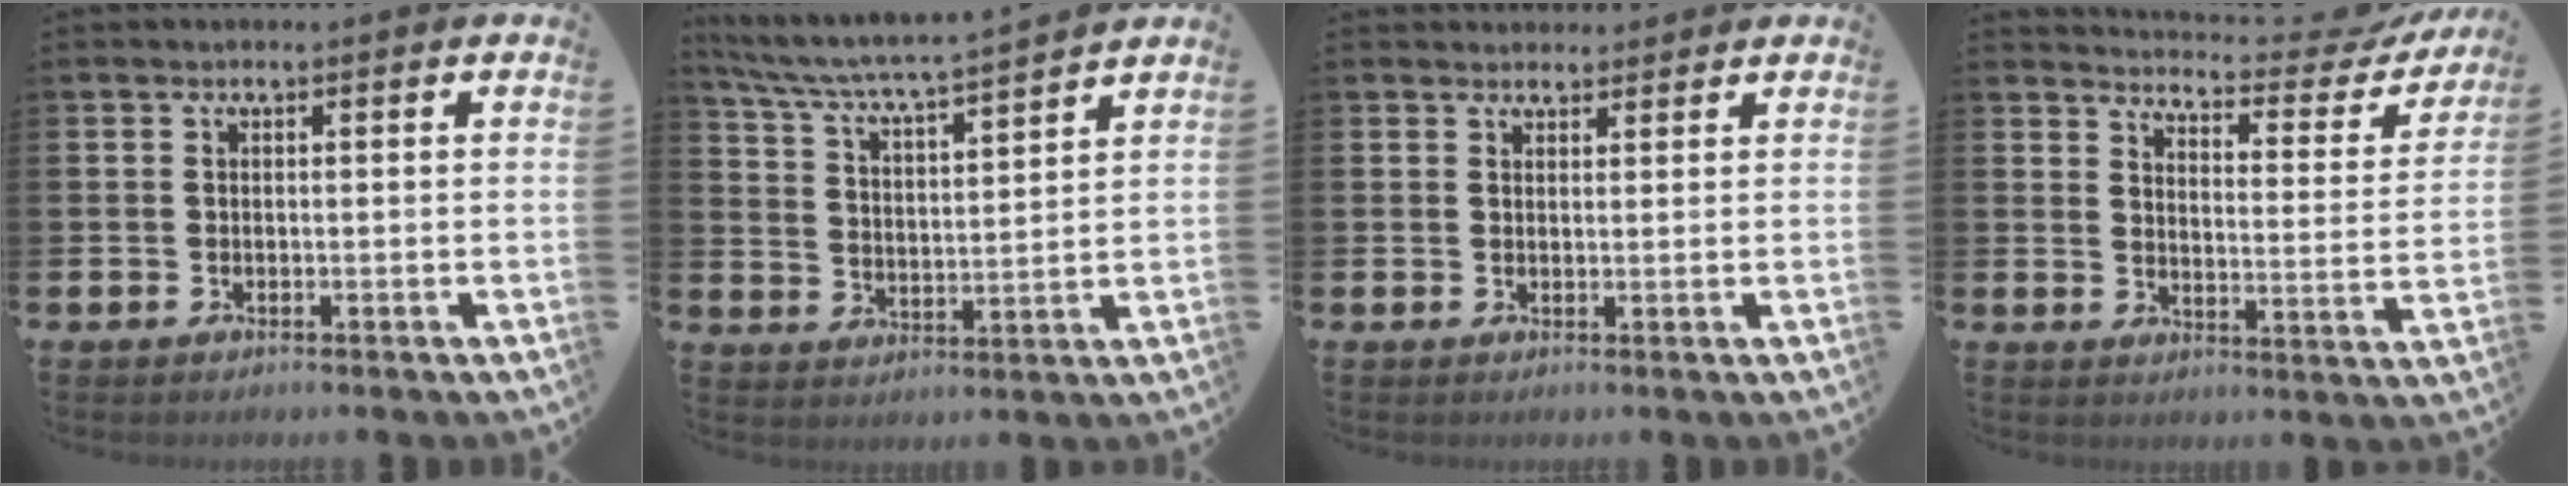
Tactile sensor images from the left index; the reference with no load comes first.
{"total": 5.6, "force": [5.3, -0.1, 1.8], "torque": [-0.063, -0.046, 0.087]}
{"total": 2.4, "force": [2.3, 0.8, -0.1], "torque": [0.006, -0.009, 0.040]}
{"total": 4.8, "force": [4.5, 0.6, 1.6], "torque": [-0.042, -0.040, 0.067]}